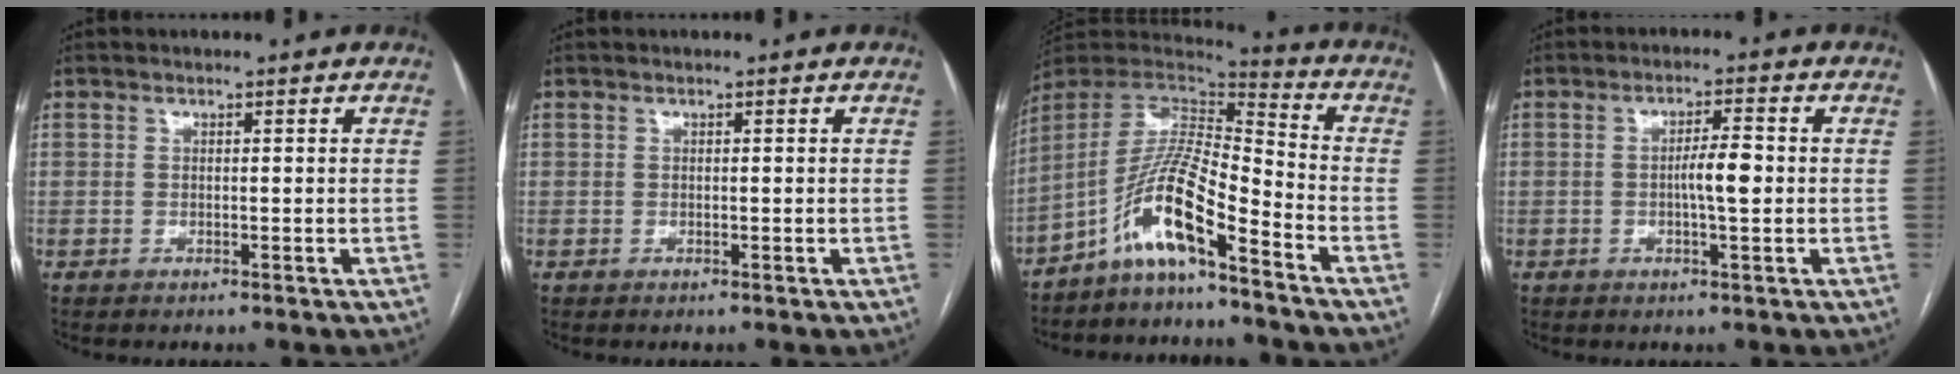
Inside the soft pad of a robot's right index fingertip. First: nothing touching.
{"total": 0.0}
{"total": 11.7, "force": [-7.5, 1.1, 9.0], "torque": [-0.174, 0.015, -0.144]}
{"total": 4.3, "force": [-0.3, 0.5, 4.3], "torque": [-0.073, 0.003, -0.005]}